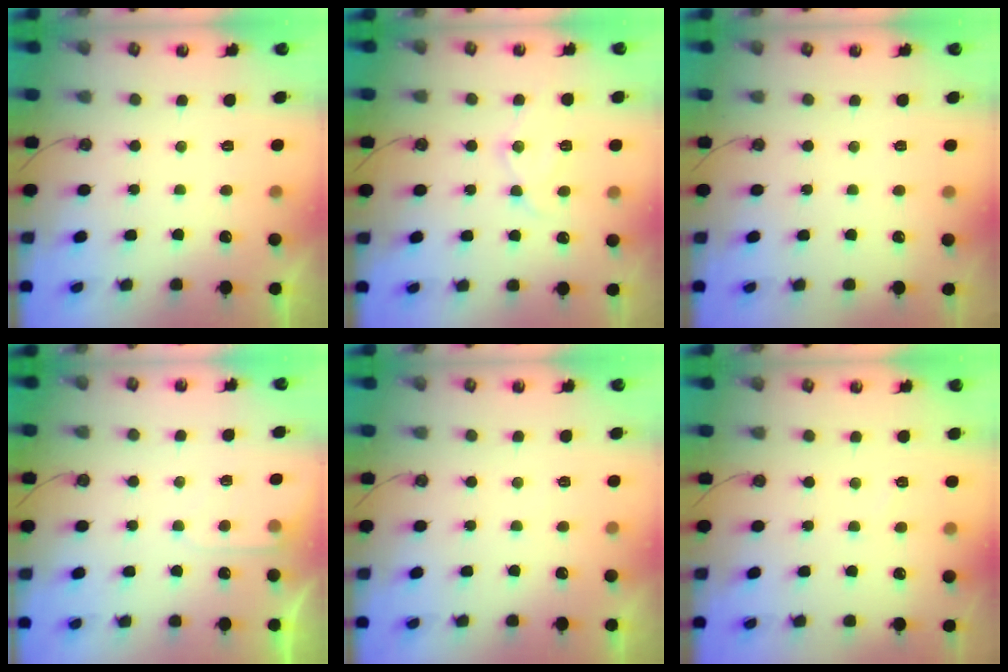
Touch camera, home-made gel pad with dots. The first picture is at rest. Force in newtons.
{"total": 11.6, "press": 11.6, "slide": 0.8}
{"total": 2.2, "press": 2.1, "slide": 0.3}
{"total": 5.2, "press": 5.1, "slide": 0.8}
{"total": 2.4, "press": 2.3, "slide": 0.5}
{"total": 2.7, "press": 2.7, "slide": 0.4}